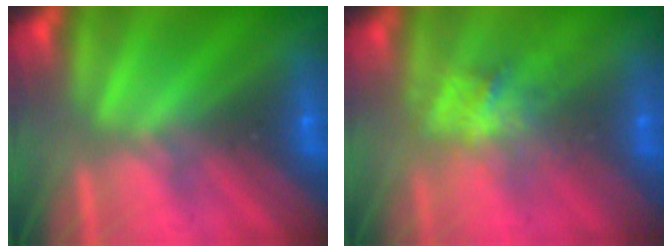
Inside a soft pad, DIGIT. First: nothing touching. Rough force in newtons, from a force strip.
{"total": 2.8}